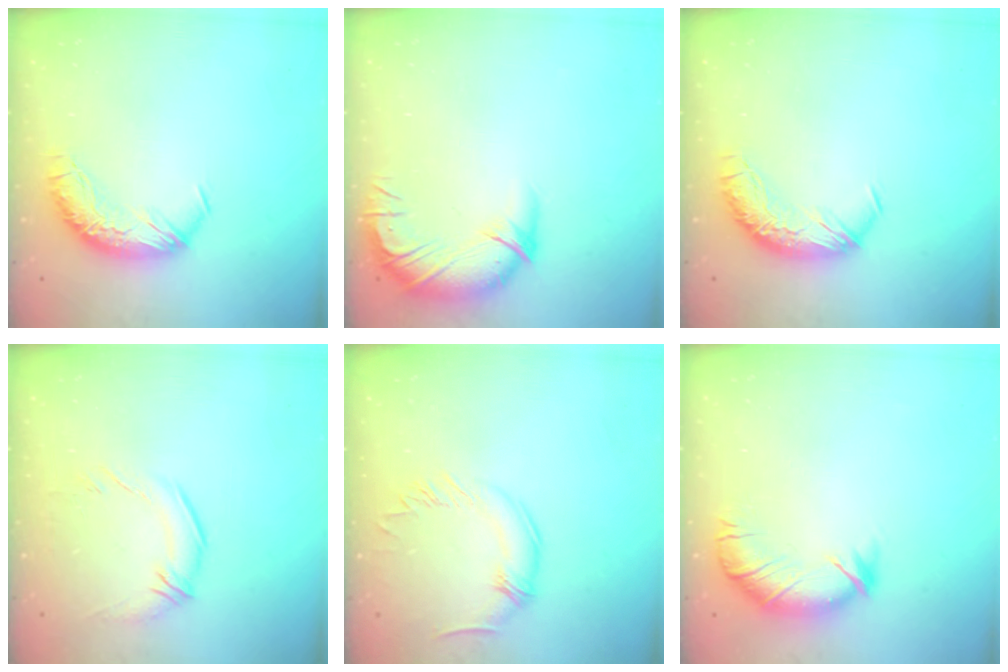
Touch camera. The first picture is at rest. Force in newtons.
{"total": 2.9, "press": 0.1, "slide": 2.9}
{"total": 0.0}
{"total": 2.0, "press": 0.3, "slide": 2.0}
{"total": 0.0}
{"total": 2.7, "press": 2.4, "slide": 1.4}